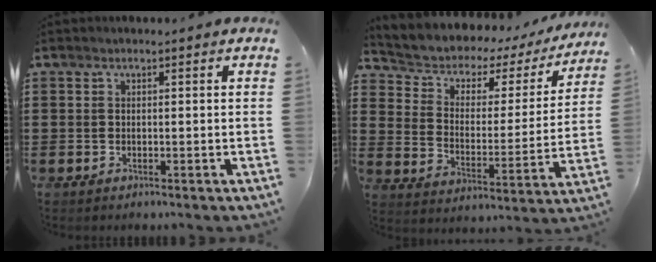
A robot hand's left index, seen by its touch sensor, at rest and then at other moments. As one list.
[{"total": 3.9, "force": [3.0, 2.2, 1.1], "torque": [-0.043, -0.026, 0.043]}]